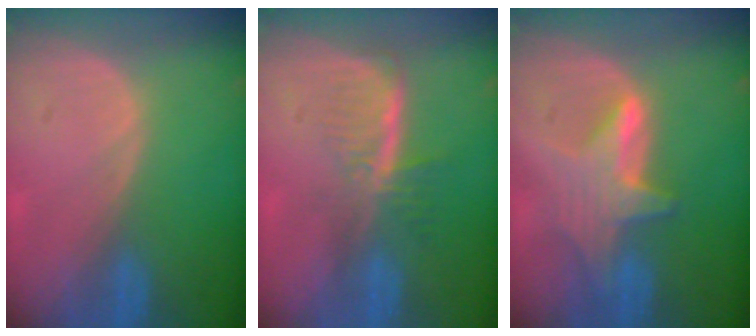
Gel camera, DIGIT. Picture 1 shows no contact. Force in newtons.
{"total": 6.0, "press": 5.1, "slide": 3.0}
{"total": 6.8, "press": 6.4, "slide": 2.1}